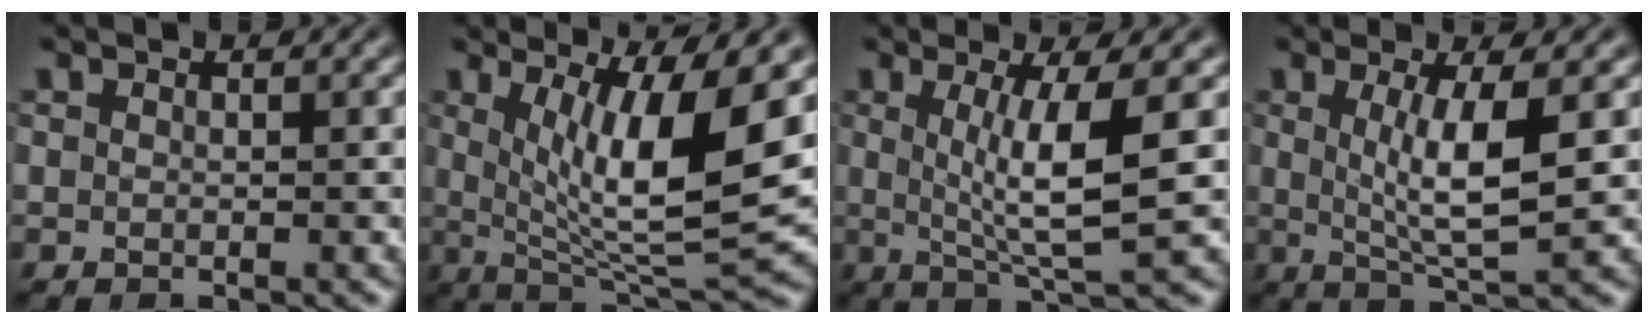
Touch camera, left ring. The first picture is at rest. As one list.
[{"total": 10.9, "force": [1.7, 2.7, 10.4], "torque": [-0.165, -0.013, 0.035]}, {"total": 6.7, "force": [0.9, 1.2, 6.5], "torque": [-0.109, -0.007, 0.020]}, {"total": 5.9, "force": [0.9, 1.2, 5.7], "torque": [-0.104, -0.010, 0.021]}]